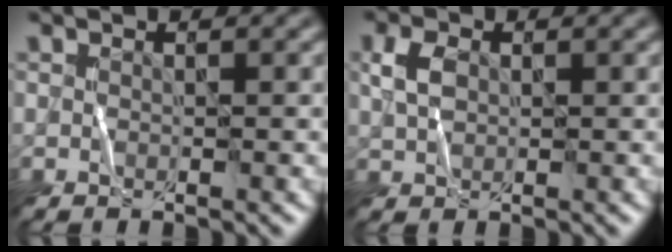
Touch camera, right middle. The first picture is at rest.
{"total": 2.3, "force": [0.4, 1.7, 1.5], "torque": [-0.035, 0.006, 0.006]}